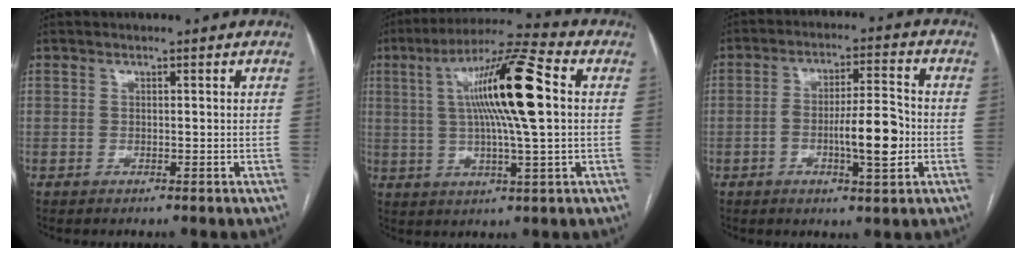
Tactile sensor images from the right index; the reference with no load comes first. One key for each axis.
{"total": 15.3, "fx": 2.4, "fy": 0.7, "fz": 15.1, "tx": -0.266, "ty": 0.018, "tz": 0.039}
{"total": 9.5, "fx": -2.2, "fy": 1.9, "fz": 9.0, "tx": -0.148, "ty": 0.011, "tz": -0.034}